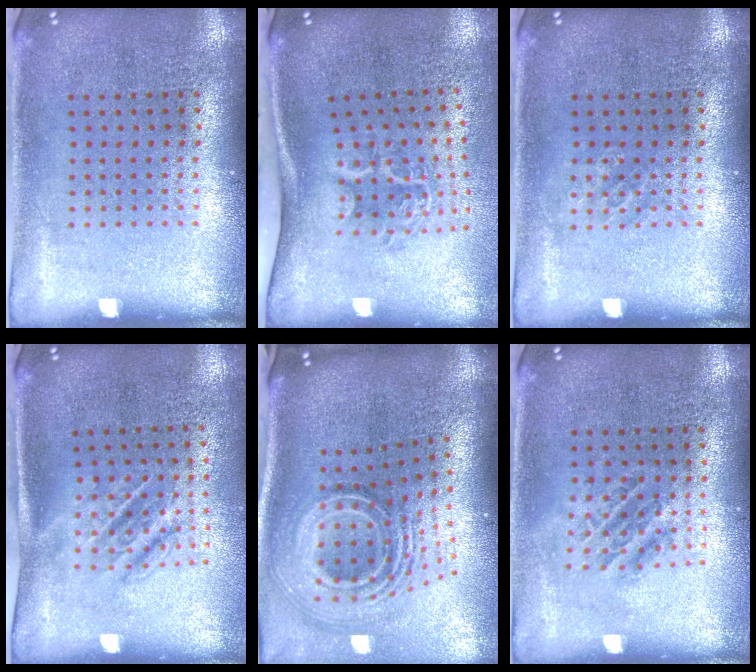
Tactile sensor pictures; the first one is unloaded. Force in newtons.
{"total": 2.0, "press": 1.3, "slide": 1.6}
{"total": 0.8, "press": 0.8, "slide": 0.2}
{"total": 1.7, "press": 1.3, "slide": 1.1}
{"total": 2.9, "press": 1.8, "slide": 2.3}
{"total": 1.2, "press": 1.1, "slide": 0.6}